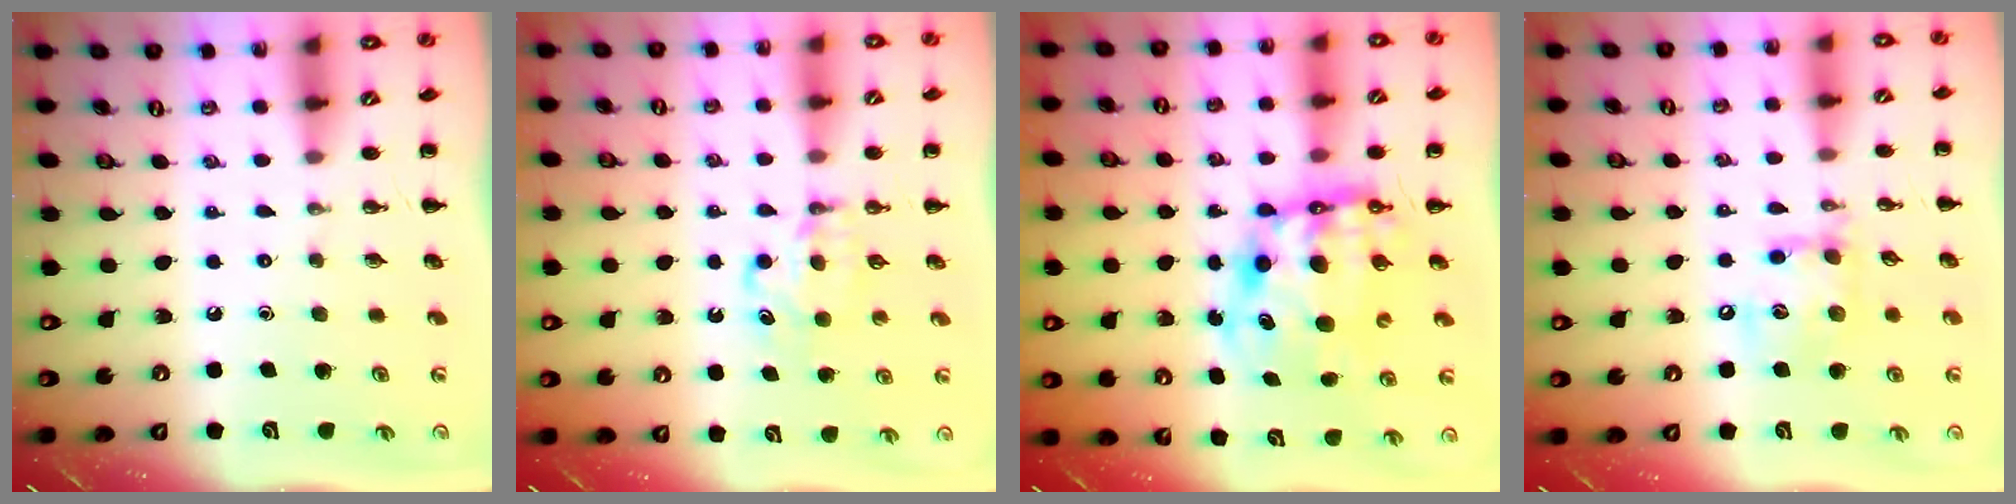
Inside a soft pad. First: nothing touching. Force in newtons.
{"total": 5.7, "press": 5.5, "slide": 1.5}
{"total": 10.8, "press": 10.4, "slide": 2.9}
{"total": 12.1, "press": 11.9, "slide": 1.9}